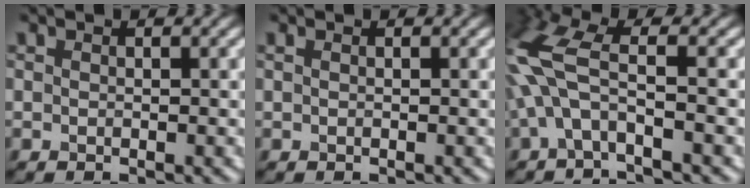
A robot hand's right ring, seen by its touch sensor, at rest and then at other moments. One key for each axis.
{"total": 0.0}
{"total": 6.2, "fx": -0.6, "fy": 2.0, "fz": 5.8, "tx": -0.147, "ty": 0.012, "tz": -0.023}